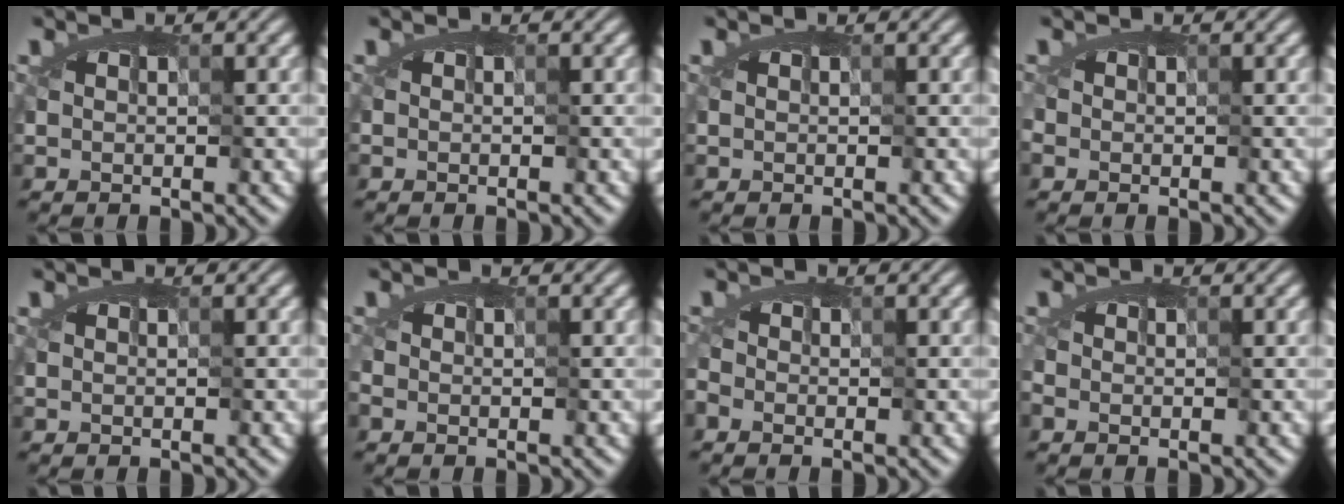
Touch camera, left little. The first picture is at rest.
{"total": 0.0}
{"total": 0.0}
{"total": 0.0}
{"total": 0.0}
{"total": 0.0}
{"total": 0.7, "force": [-0.1, 0.5, 0.4], "torque": [-0.011, -0.001, -0.003]}
{"total": 0.0}